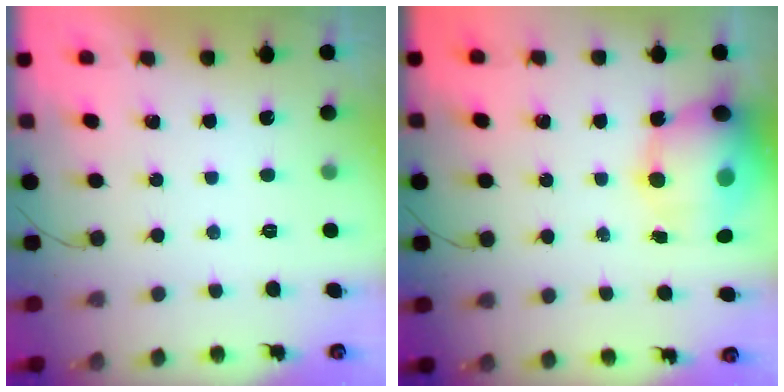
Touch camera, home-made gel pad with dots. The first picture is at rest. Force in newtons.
{"total": 15.4, "press": 14.8, "slide": 4.4}